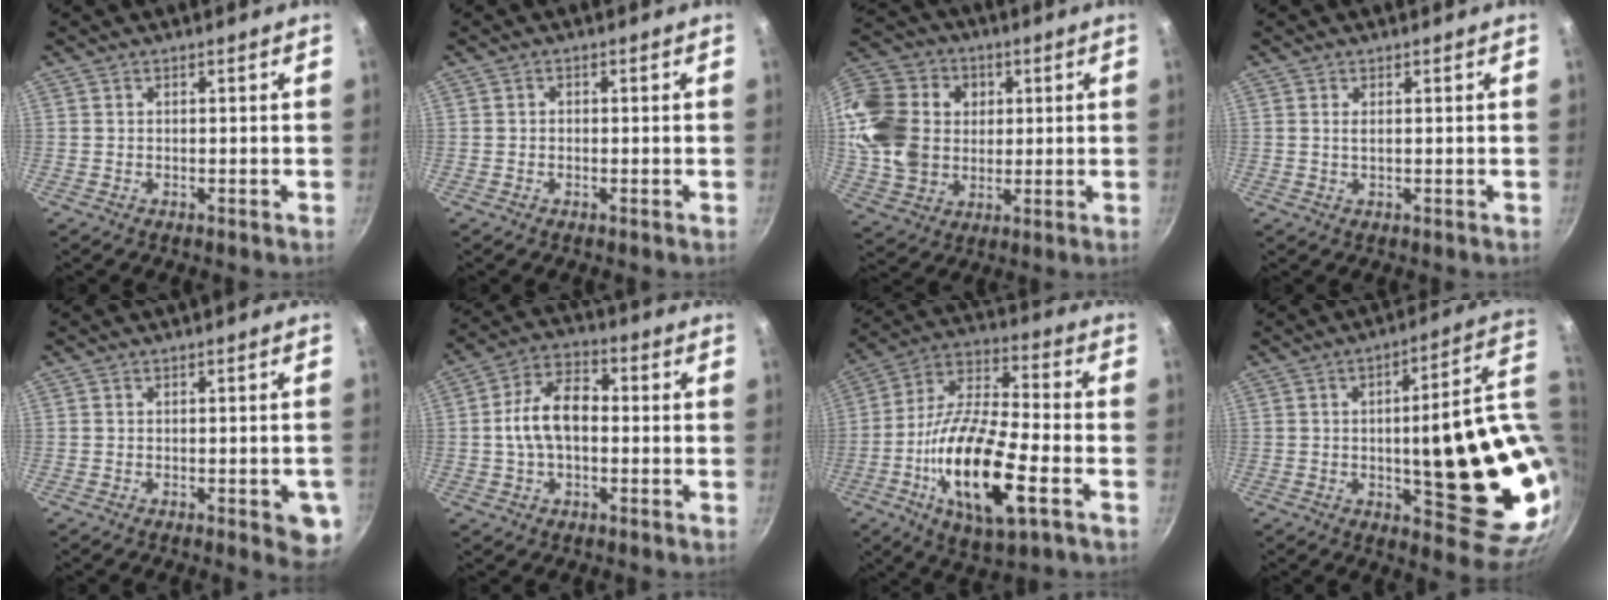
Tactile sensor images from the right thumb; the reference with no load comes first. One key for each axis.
{"total": 0.7, "fx": -0.1, "fy": 0.6, "fz": 0.3, "tx": -0.005, "ty": 0.003, "tz": -0.003}
{"total": 20.1, "fx": 3.1, "fy": 16.4, "fz": 11.2, "tx": -0.211, "ty": 0.016, "tz": 0.061}
{"total": 1.1, "fx": 0.3, "fy": 0.4, "fz": 0.9, "tx": -0.019, "ty": 0.000, "tz": 0.005}
{"total": 5.9, "fx": -2.1, "fy": 2.1, "fz": 5.1, "tx": -0.041, "ty": 0.004, "tz": -0.026}
{"total": 10.8, "fx": -0.4, "fy": 6.8, "fz": 8.5, "tx": -0.132, "ty": 0.035, "tz": -0.019}
{"total": 21.6, "fx": -6.6, "fy": 7.6, "fz": 19.1, "tx": -0.355, "ty": 0.022, "tz": -0.132}
{"total": 24.0, "fx": 0.7, "fy": 6.9, "fz": 23.0, "tx": -0.282, "ty": -0.020, "tz": 0.015}